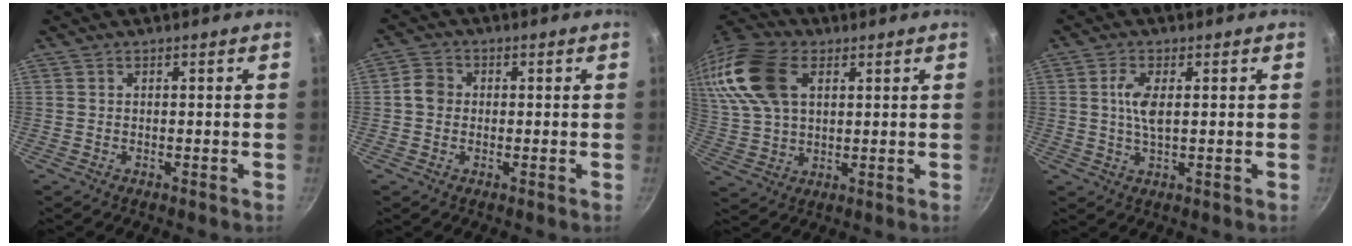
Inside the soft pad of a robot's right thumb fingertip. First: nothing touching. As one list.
[{"total": 3.6, "force": [-0.1, 3.2, 1.7], "torque": [-0.018, 0.009, -0.011]}, {"total": 18.7, "force": [6.5, 11.7, 13.0], "torque": [-0.273, 0.010, 0.122]}, {"total": 4.9, "force": [0.8, 1.8, 4.5], "torque": [-0.098, 0.002, 0.016]}]